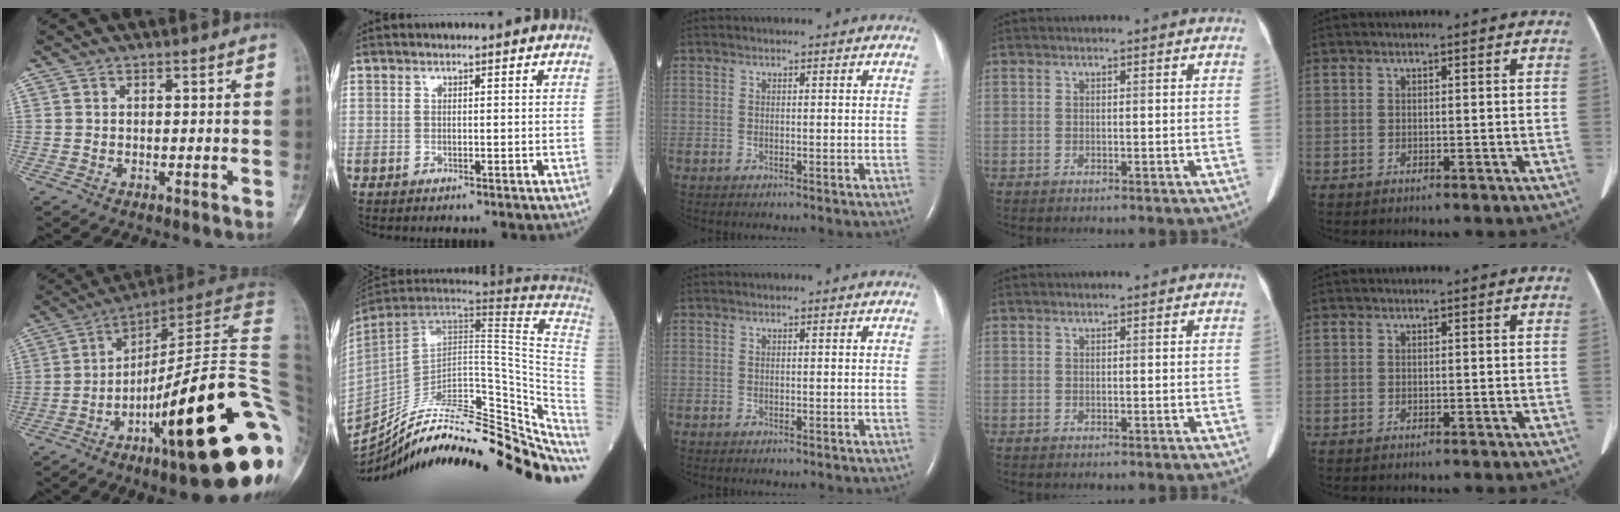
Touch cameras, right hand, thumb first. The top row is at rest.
{"thumb": {"total": 29.7, "force": [-8.3, 4.1, 28.2], "torque": [-0.324, 0.031, -0.130]}, "index": {"total": 32.4, "force": [-27.4, 6.3, 15.9], "torque": [-0.187, -0.015, -0.388]}}